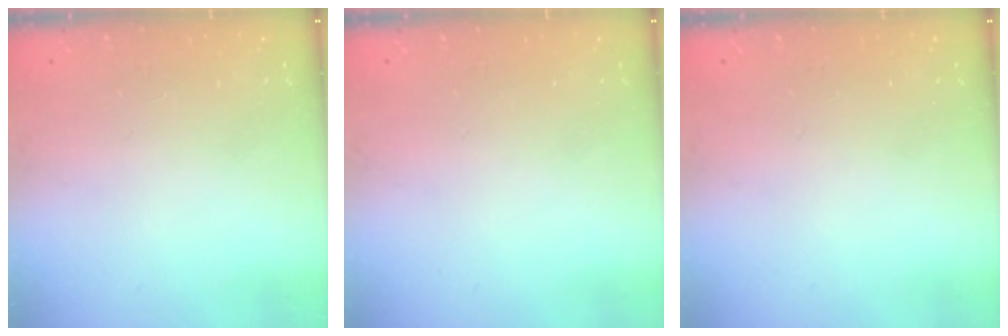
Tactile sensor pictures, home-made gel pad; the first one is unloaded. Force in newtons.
{"total": 0.0}
{"total": 0.0}